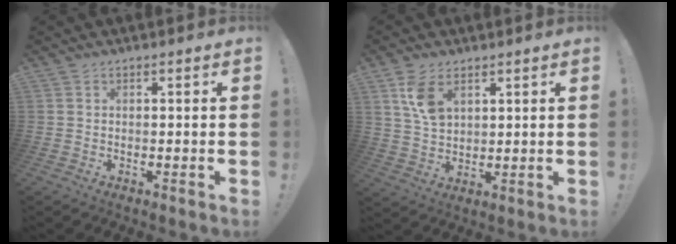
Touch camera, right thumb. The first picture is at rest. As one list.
[{"total": 8.2, "force": [4.1, 4.7, 5.3], "torque": [-0.085, -0.014, 0.078]}]